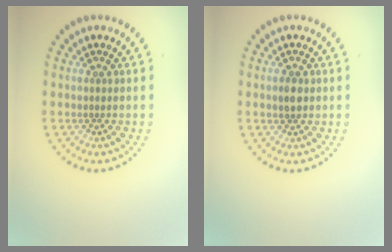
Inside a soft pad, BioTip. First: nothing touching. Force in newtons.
{"total": 1.4, "press": 1.4, "slide": 0.1}